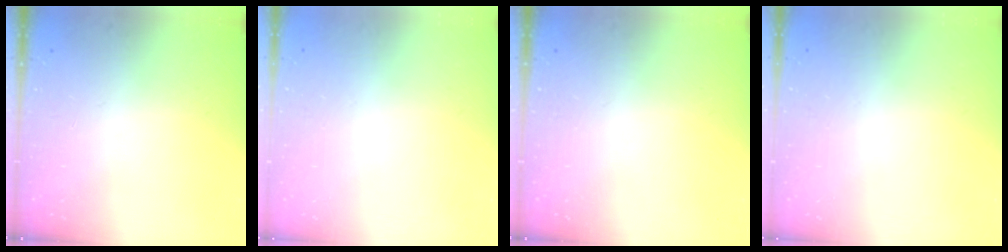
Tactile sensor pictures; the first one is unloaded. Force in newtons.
{"total": 0.0}
{"total": 0.0}
{"total": 0.0}